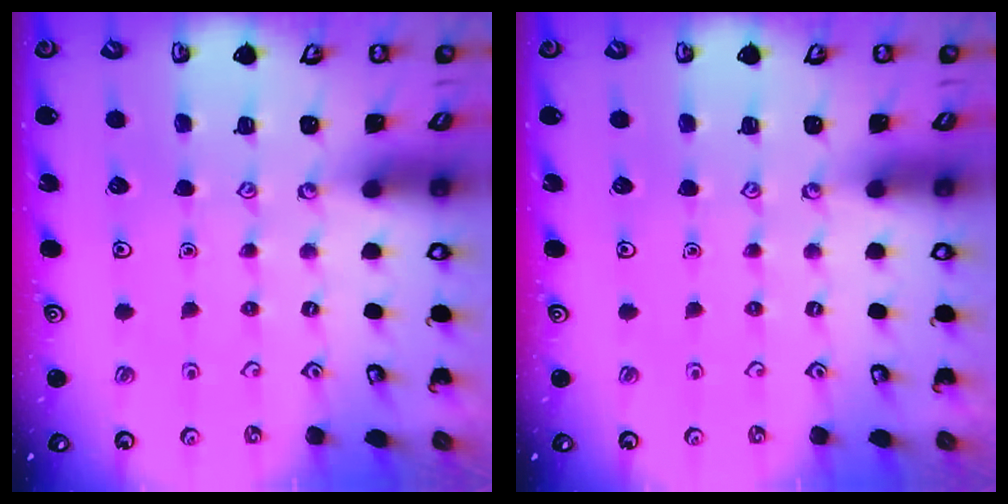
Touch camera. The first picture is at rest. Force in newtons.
{"total": 0.0}